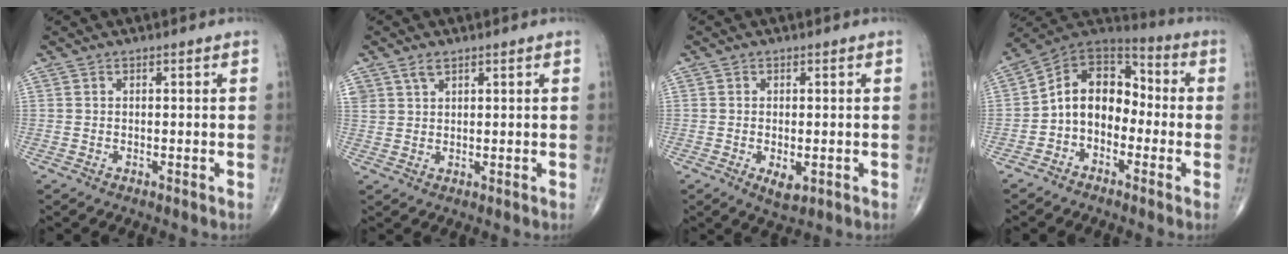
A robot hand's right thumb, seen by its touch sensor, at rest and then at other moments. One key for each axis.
{"total": 2.4, "fx": 1.6, "fy": 1.3, "fz": 1.1, "tx": -0.018, "ty": -0.004, "tz": 0.035}
{"total": 3.3, "fx": -0.9, "fy": 1.6, "fz": 2.8, "tx": -0.046, "ty": -0.009, "tz": -0.009}
{"total": 12.2, "fx": -2.2, "fy": 8.9, "fz": 8.0, "tx": -0.101, "ty": 0.062, "tz": -0.055}